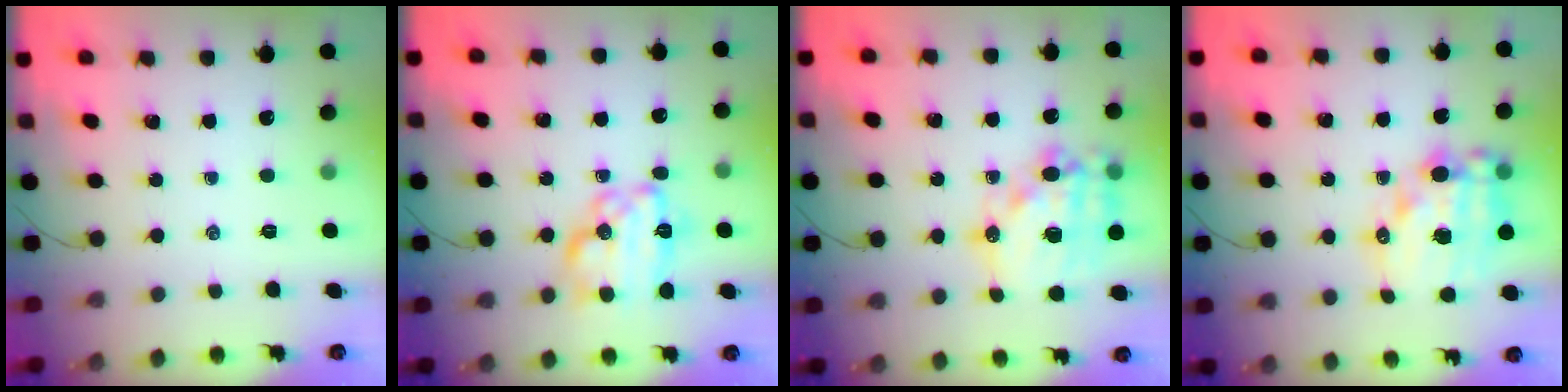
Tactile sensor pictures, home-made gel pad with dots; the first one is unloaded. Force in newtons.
{"total": 15.6, "press": 15.6, "slide": 1.0}
{"total": 18.4, "press": 18.0, "slide": 3.9}
{"total": 16.0, "press": 15.6, "slide": 3.5}